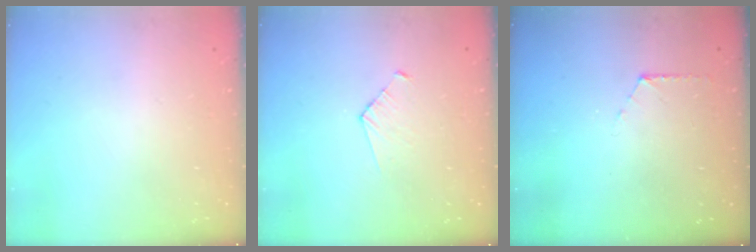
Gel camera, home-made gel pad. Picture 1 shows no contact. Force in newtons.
{"total": 3.2, "press": 3.2, "slide": 0.3}
{"total": 3.9, "press": 3.9, "slide": 0.4}